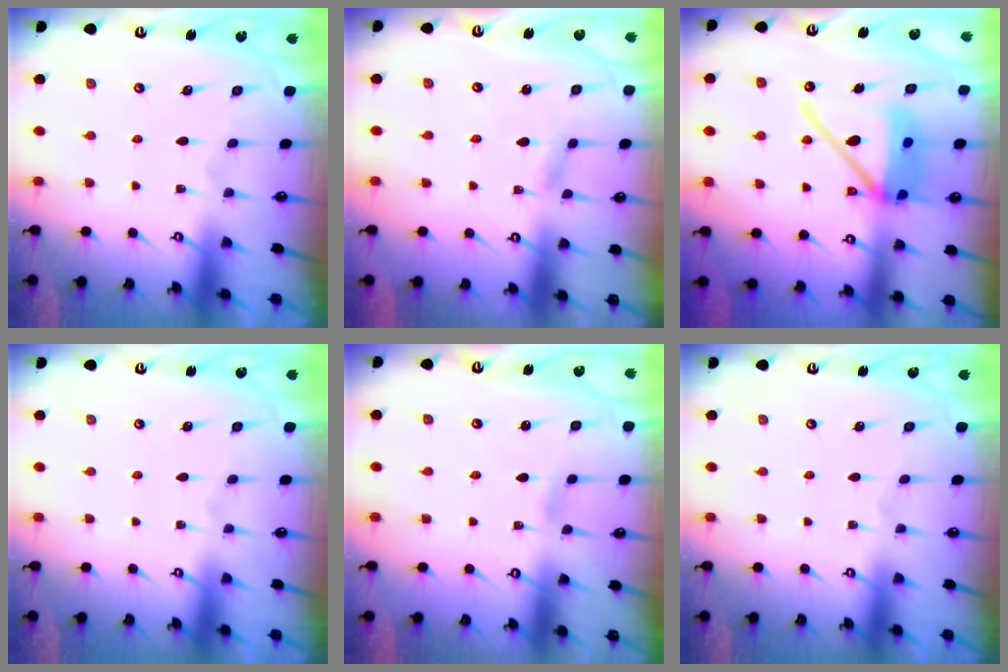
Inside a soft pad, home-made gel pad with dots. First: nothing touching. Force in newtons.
{"total": 2.1, "press": 2.1, "slide": 0.2}
{"total": 15.6, "press": 15.3, "slide": 2.5}
{"total": 0.0}
{"total": 1.9, "press": 1.9, "slide": 0.2}
{"total": 0.0}